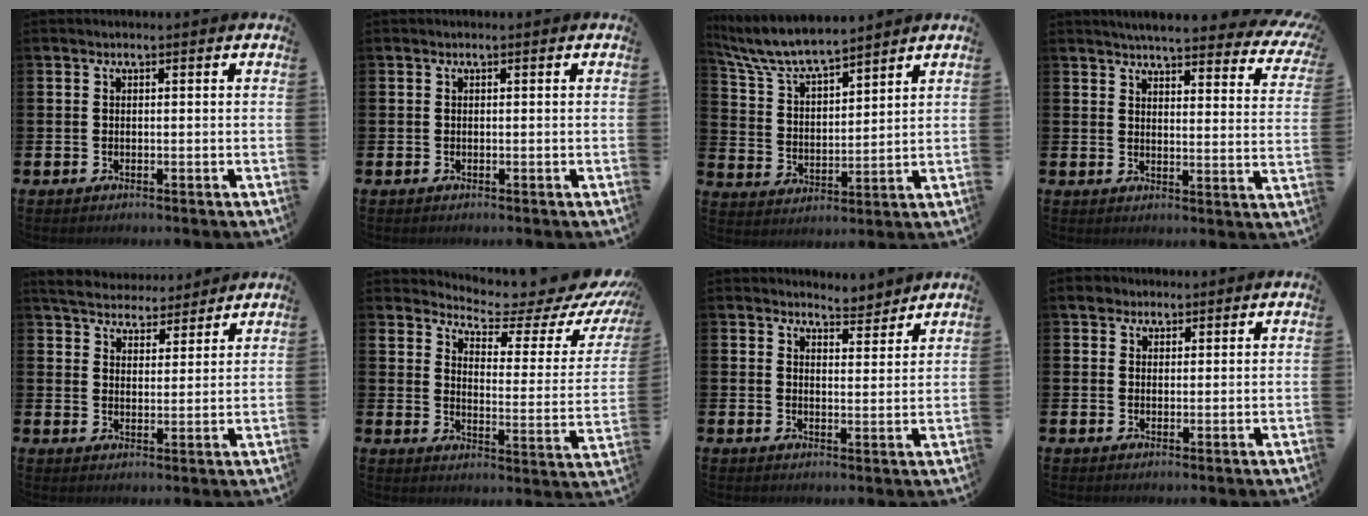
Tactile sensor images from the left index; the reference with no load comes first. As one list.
[{"total": 0.0}, {"total": 7.4, "force": [7.0, 1.0, 2.1], "torque": [-0.076, -0.042, 0.124]}, {"total": 5.1, "force": [4.7, 0.8, 1.7], "torque": [-0.035, -0.038, 0.077]}, {"total": 5.3, "force": [5.1, 1.3, 0.2], "torque": [-0.025, -0.031, 0.090]}, {"total": 5.1, "force": [4.7, 1.3, 1.5], "torque": [-0.038, -0.051, 0.068]}, {"total": 4.2, "force": [4.2, 0.6, -0.3], "torque": [0.004, -0.028, 0.075]}, {"total": 3.0, "force": [2.4, 1.7, 0.3], "torque": [0.002, -0.002, 0.042]}]